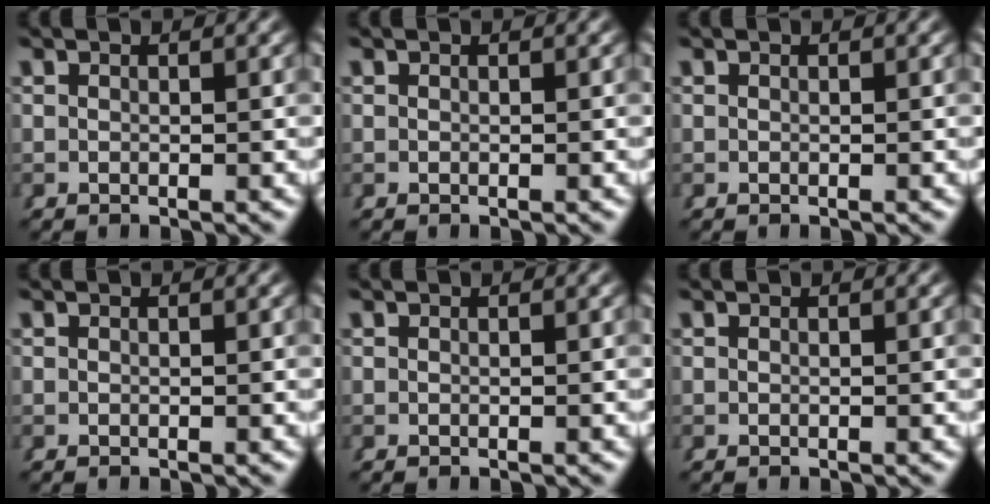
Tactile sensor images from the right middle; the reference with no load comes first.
{"total": 0.0}
{"total": 0.0}
{"total": 0.0}
{"total": 0.0}
{"total": 0.0}